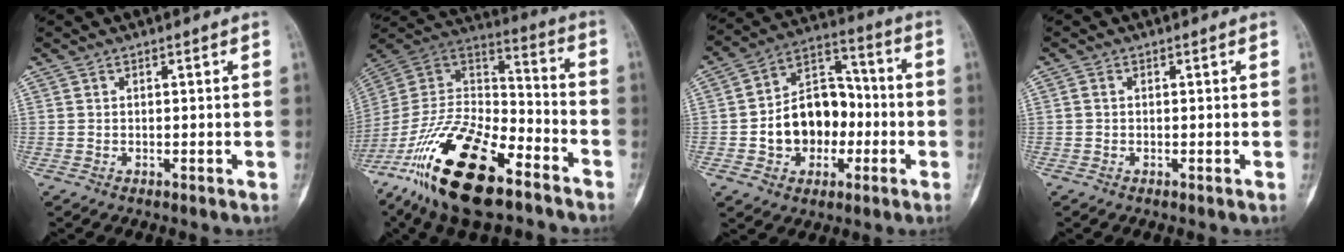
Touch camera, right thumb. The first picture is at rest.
{"total": 27.0, "force": [-16.5, 11.1, 18.3], "torque": [-0.367, 0.052, -0.296]}
{"total": 15.4, "force": [-2.7, 11.5, 9.8], "torque": [-0.109, 0.048, -0.043]}
{"total": 0.8, "force": [0.0, 0.7, 0.5], "torque": [-0.006, 0.001, -0.005]}